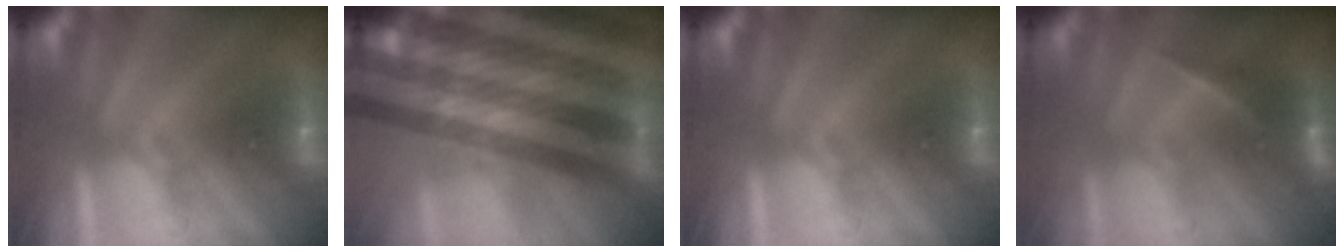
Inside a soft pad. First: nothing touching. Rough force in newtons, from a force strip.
{"total": 5.6}
{"total": 0.0}
{"total": 2.4}